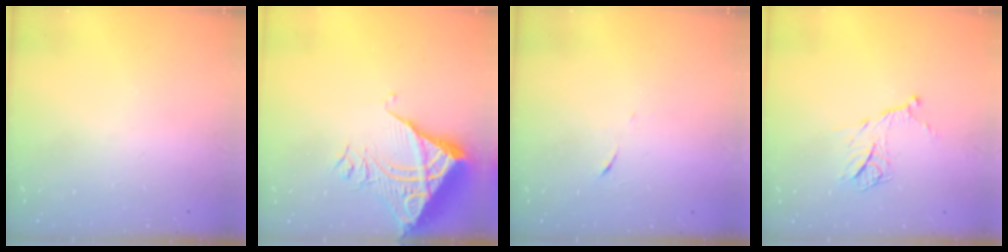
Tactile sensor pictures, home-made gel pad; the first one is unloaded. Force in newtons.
{"total": 10.6, "press": 10.6, "slide": 1.1}
{"total": 6.2, "press": 6.1, "slide": 0.7}
{"total": 11.8, "press": 11.8, "slide": 0.8}